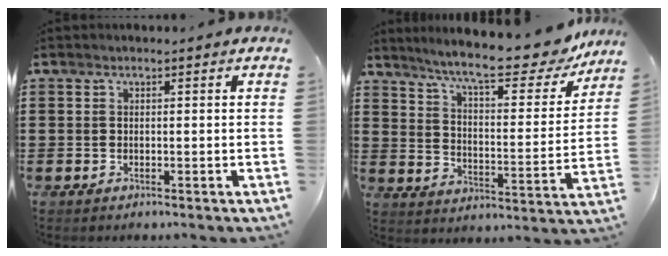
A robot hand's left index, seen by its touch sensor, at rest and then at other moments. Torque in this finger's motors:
{"motor_torque": [1.11, -1.03, 0.48, 0.21]}